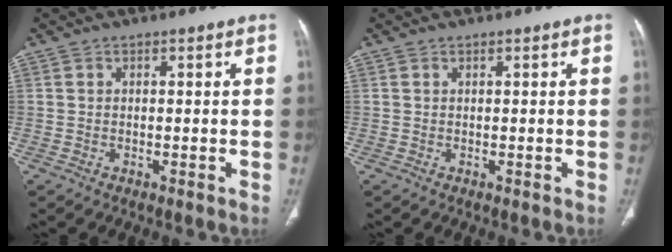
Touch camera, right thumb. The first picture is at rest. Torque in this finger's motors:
{"motor_torque": [0.00, 0.00, 0.00, 0.00, 0.07]}